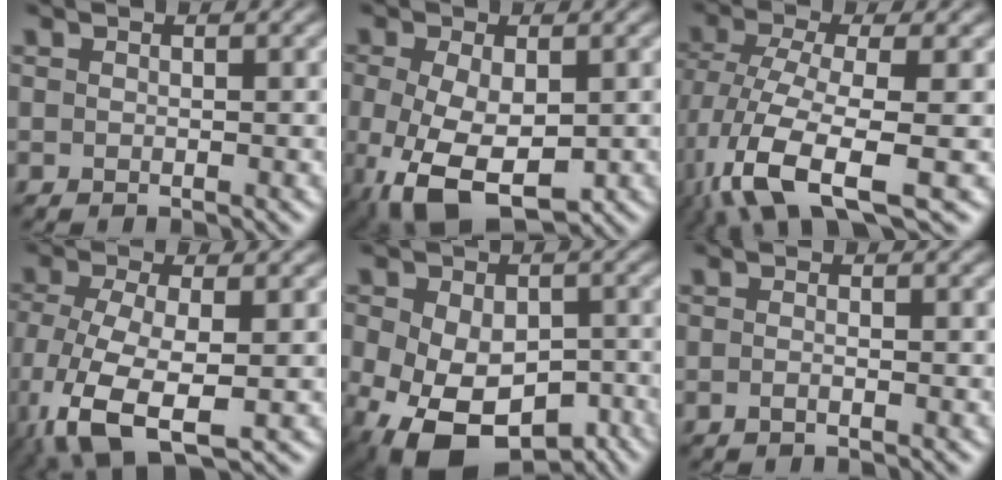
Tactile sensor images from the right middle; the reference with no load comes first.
{"total": 7.4, "force": [-2.2, 3.8, 5.9], "torque": [-0.136, -0.023, -0.030]}
{"total": 10.6, "force": [-4.8, 3.7, 8.6], "torque": [-0.183, -0.017, -0.092]}
{"total": 8.1, "force": [-3.2, 3.3, 6.6], "torque": [-0.154, -0.020, -0.061]}
{"total": 12.0, "force": [-4.8, 7.4, 8.1], "torque": [-0.151, -0.046, -0.067]}
{"total": 0.8, "force": [-0.4, 0.3, 0.7], "torque": [-0.012, -0.004, -0.010]}